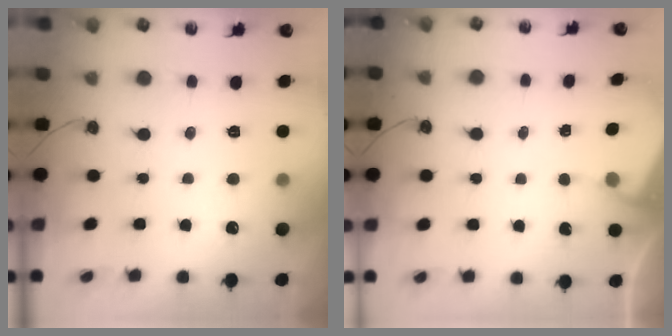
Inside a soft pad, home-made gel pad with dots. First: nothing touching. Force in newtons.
{"total": 2.3, "press": 2.3, "slide": 0.4}